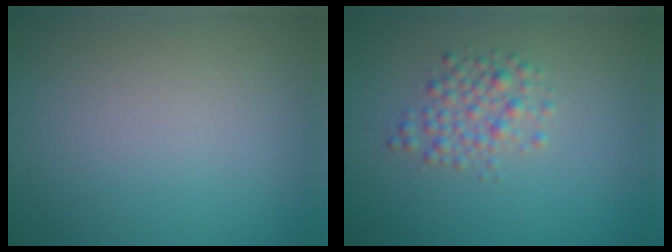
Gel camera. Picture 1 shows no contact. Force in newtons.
{"total": 2.6, "press": 2.6, "slide": 0.1}